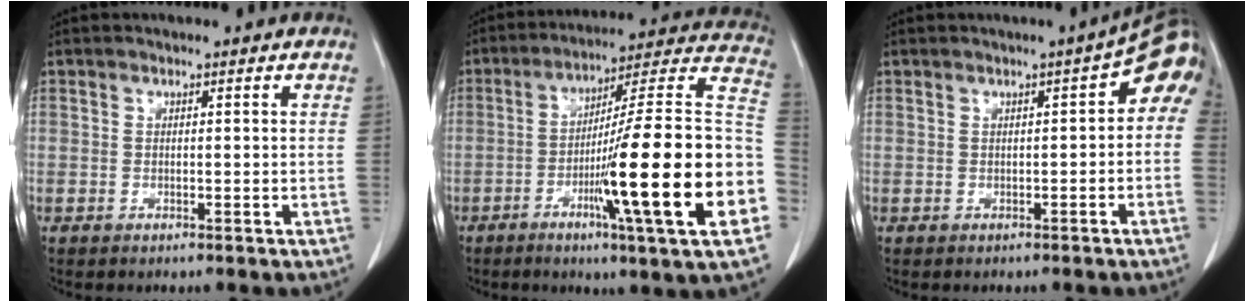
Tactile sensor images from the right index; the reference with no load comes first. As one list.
[{"total": 25.8, "force": [-6.7, -0.3, 24.9], "torque": [-0.296, -0.003, -0.117]}, {"total": 5.6, "force": [0.9, 1.7, 5.2], "torque": [-0.059, 0.024, 0.004]}]